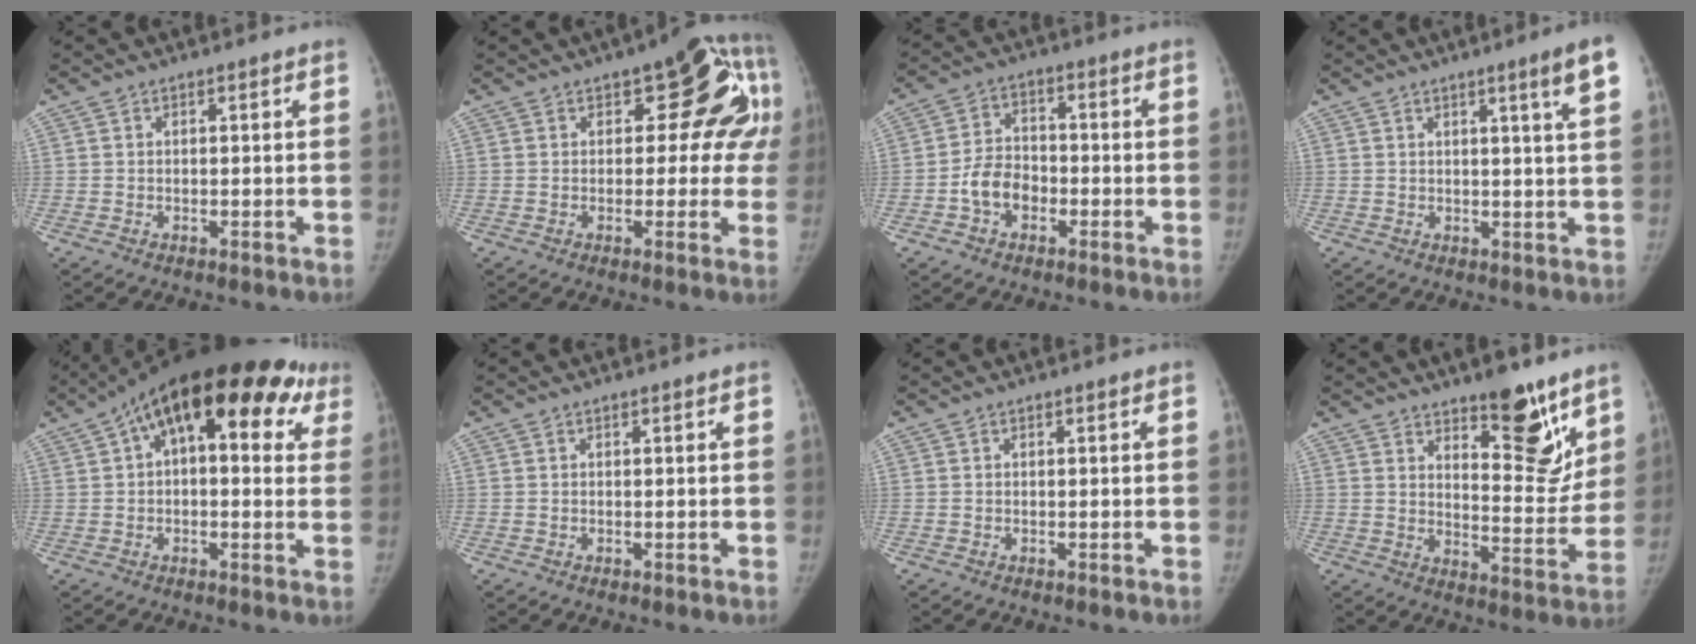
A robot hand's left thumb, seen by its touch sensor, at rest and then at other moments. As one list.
[{"total": 13.9, "force": [3.1, 7.5, 11.3], "torque": [-0.071, 0.014, 0.029]}, {"total": 7.1, "force": [-2.6, 5.4, 3.9], "torque": [-0.050, 0.026, -0.051]}, {"total": 5.4, "force": [2.7, -0.6, 4.6], "torque": [-0.062, -0.017, 0.037]}, {"total": 23.4, "force": [9.5, 11.3, 18.1], "torque": [-0.241, 0.049, 0.132]}, {"total": 0.0}, {"total": 0.0}, {"total": 14.0, "force": [9.2, 5.2, 9.1], "torque": [-0.073, -0.073, 0.143]}]